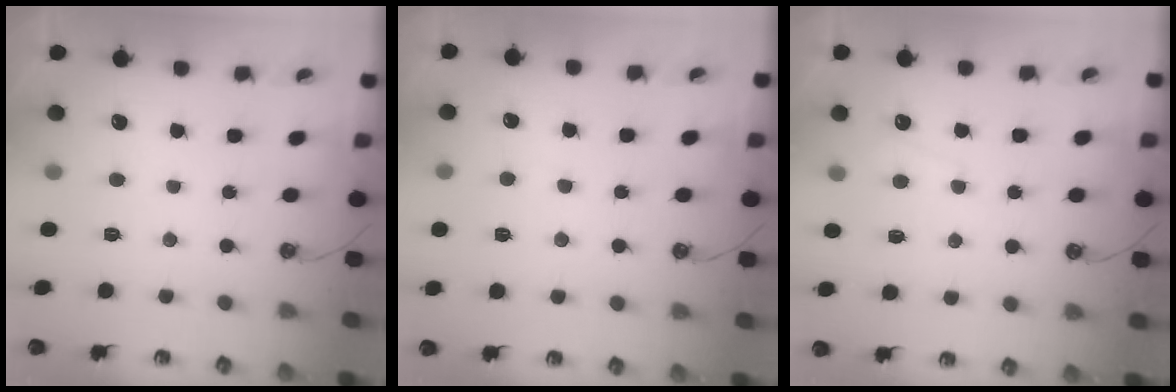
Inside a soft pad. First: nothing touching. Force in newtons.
{"total": 6.5, "press": 6.5, "slide": 0.2}
{"total": 0.9, "press": 0.8, "slide": 0.5}